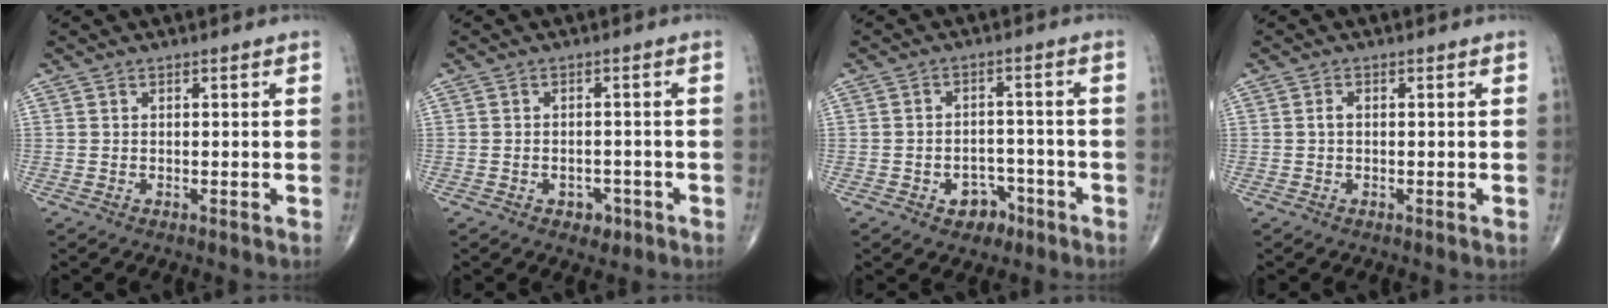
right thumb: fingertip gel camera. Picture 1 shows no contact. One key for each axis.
{"total": 3.0, "fx": -1.5, "fy": 2.2, "fz": 1.4, "tx": -0.007, "ty": 0.008, "tz": -0.015}
{"total": 5.5, "fx": -3.0, "fy": 4.0, "fz": 2.4, "tx": -0.008, "ty": 0.030, "tz": -0.038}
{"total": 1.0, "fx": 0.0, "fy": 0.6, "fz": 0.8, "tx": -0.016, "ty": 0.001, "tz": -0.003}